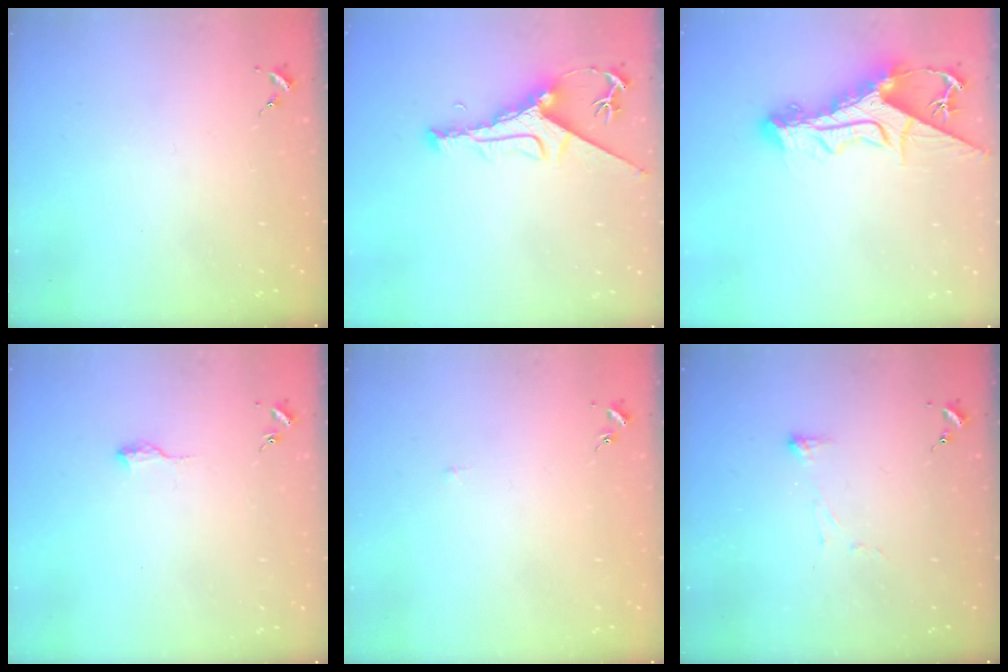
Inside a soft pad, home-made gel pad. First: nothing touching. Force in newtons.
{"total": 9.6, "press": 9.5, "slide": 1.4}
{"total": 14.2, "press": 14.1, "slide": 1.3}
{"total": 7.3, "press": 7.3, "slide": 0.6}
{"total": 1.8, "press": 1.8, "slide": 0.3}
{"total": 3.1, "press": 3.0, "slide": 0.7}